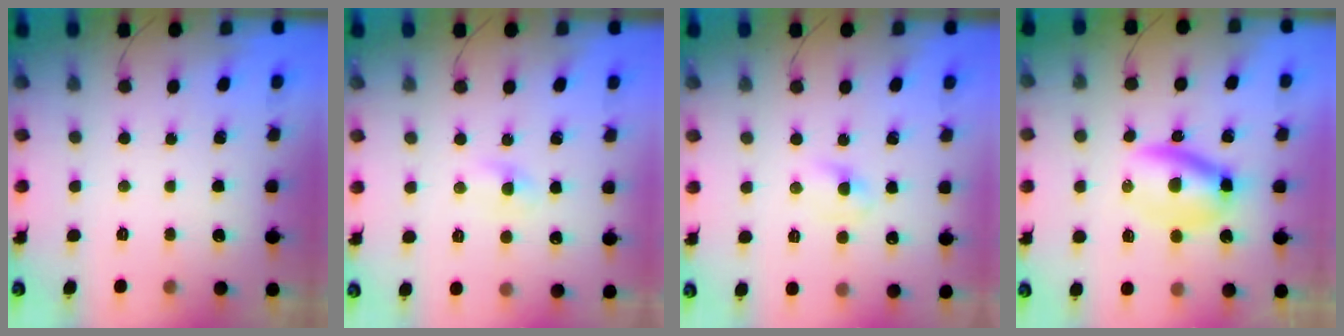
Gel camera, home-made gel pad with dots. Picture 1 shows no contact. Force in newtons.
{"total": 1.2, "press": 1.0, "slide": 0.7}
{"total": 3.0, "press": 2.7, "slide": 1.2}
{"total": 7.0, "press": 6.7, "slide": 1.8}